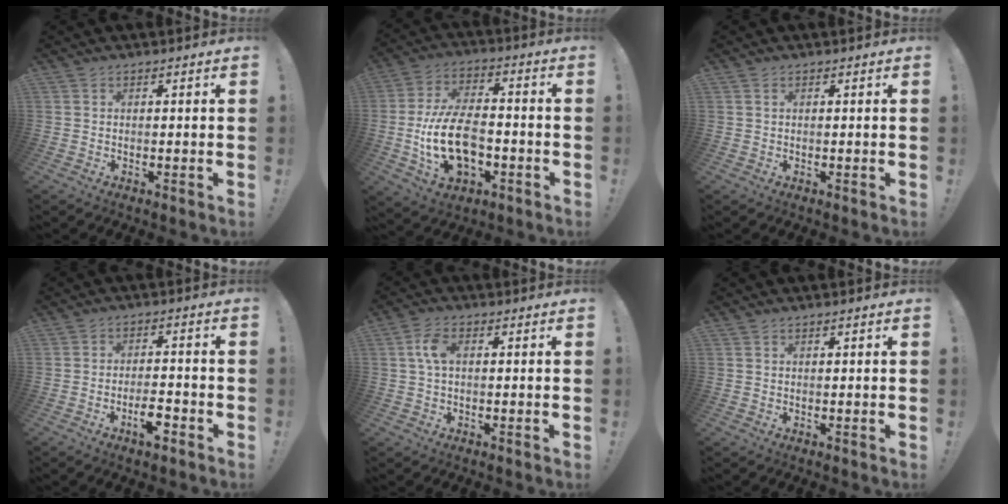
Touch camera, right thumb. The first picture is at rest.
{"total": 18.7, "force": [-4.6, 11.5, 14.0], "torque": [-0.256, 0.023, -0.077]}
{"total": 0.6, "force": [0.3, 0.3, 0.4], "torque": [-0.017, 0.005, 0.008]}
{"total": 6.5, "force": [-3.6, 2.2, 4.9], "torque": [-0.077, 0.015, -0.059]}
{"total": 5.2, "force": [0.8, 2.7, 4.4], "torque": [-0.086, 0.008, 0.012]}
{"total": 0.8, "force": [0.5, 0.1, 0.6], "torque": [-0.014, 0.001, 0.009]}